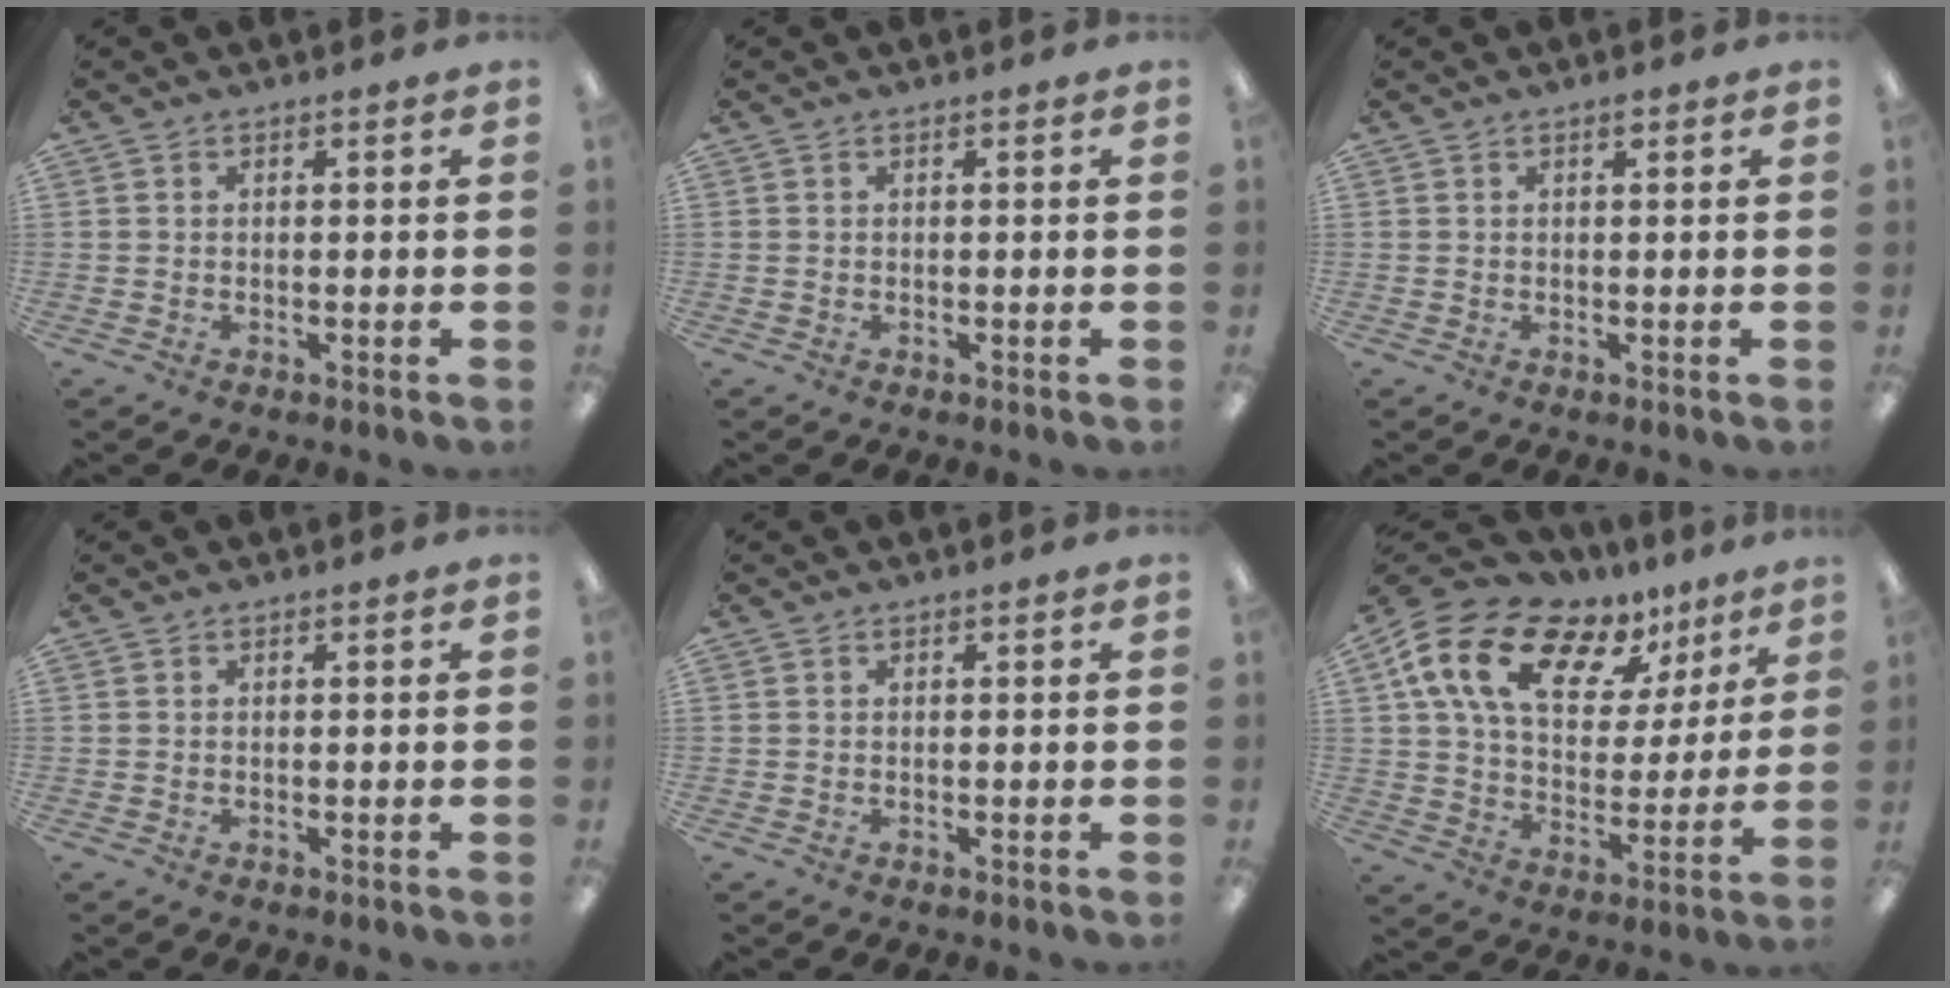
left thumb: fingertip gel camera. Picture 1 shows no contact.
{"total": 0.0}
{"total": 0.8, "force": [0.6, 0.3, 0.5], "torque": [-0.005, -0.002, 0.008]}
{"total": 0.0}
{"total": 0.0}
{"total": 18.4, "force": [11.4, 9.9, 10.4], "torque": [-0.193, -0.059, 0.205]}